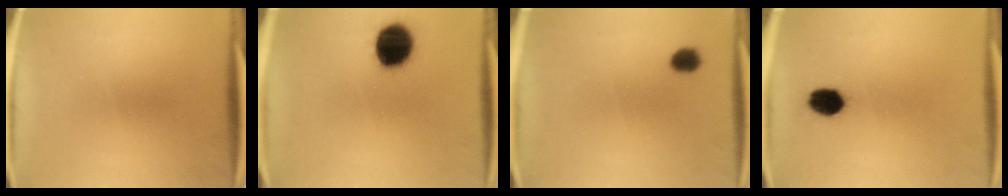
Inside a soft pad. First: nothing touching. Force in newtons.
{"total": 13.7}
{"total": 2.7}
{"total": 5.8}